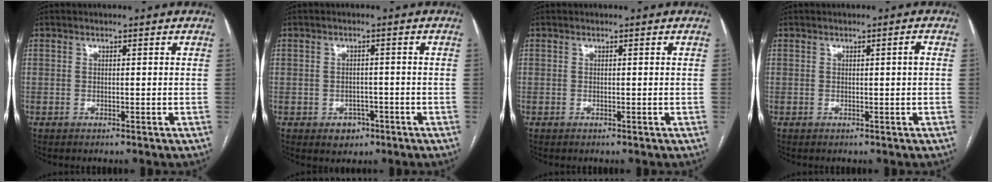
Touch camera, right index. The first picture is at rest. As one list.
[{"total": 3.3, "force": [-1.5, 2.6, 1.2], "torque": [-0.007, 0.009, -0.014]}, {"total": 0.0}, {"total": 1.0, "force": [0.1, -0.1, 1.0], "torque": [-0.016, 0.001, 0.002]}]